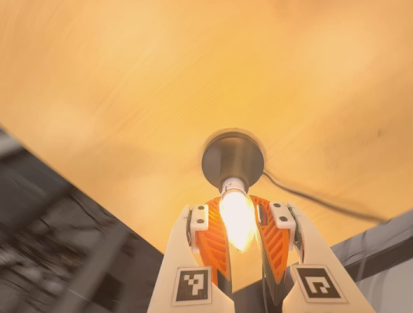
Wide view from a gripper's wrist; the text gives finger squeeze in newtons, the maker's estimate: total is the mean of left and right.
{"total": 31.7, "left": 35.6, "right": 27.9}